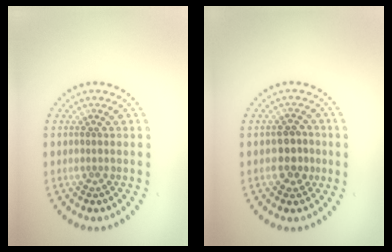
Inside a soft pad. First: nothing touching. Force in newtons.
{"total": 2.5, "press": 2.4, "slide": 0.6}